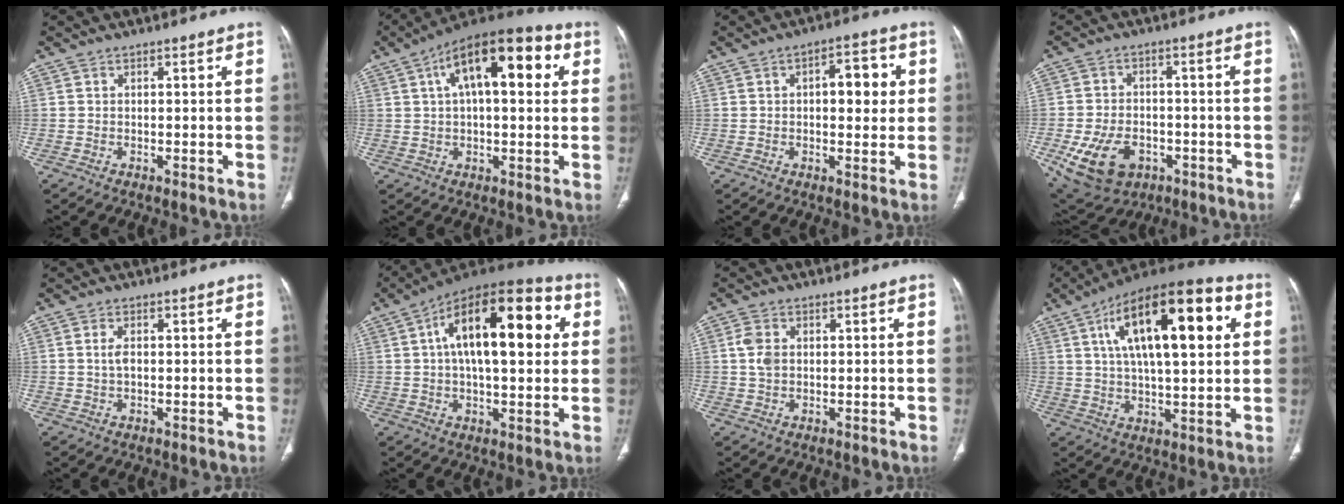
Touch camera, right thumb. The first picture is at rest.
{"total": 17.9, "force": [5.5, 7.8, 15.1], "torque": [-0.211, 0.025, 0.076]}
{"total": 7.9, "force": [1.3, 3.9, 6.7], "torque": [-0.065, 0.010, 0.014]}
{"total": 13.2, "force": [-5.0, 9.3, 8.0], "torque": [-0.144, 0.019, -0.067]}
{"total": 2.3, "force": [0.2, 1.2, 2.0], "torque": [-0.043, 0.000, 0.004]}
{"total": 22.8, "force": [5.3, 10.0, 19.8], "torque": [-0.285, 0.024, 0.069]}
{"total": 3.5, "force": [0.6, 2.4, 2.5], "torque": [-0.056, 0.001, 0.010]}
{"total": 23.7, "force": [7.4, 9.1, 20.6], "torque": [-0.318, 0.010, 0.108]}